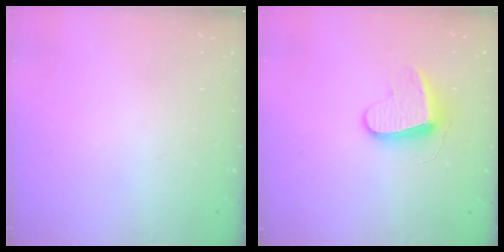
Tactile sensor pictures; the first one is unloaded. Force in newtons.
{"total": 9.5, "press": 9.5, "slide": 0.4}